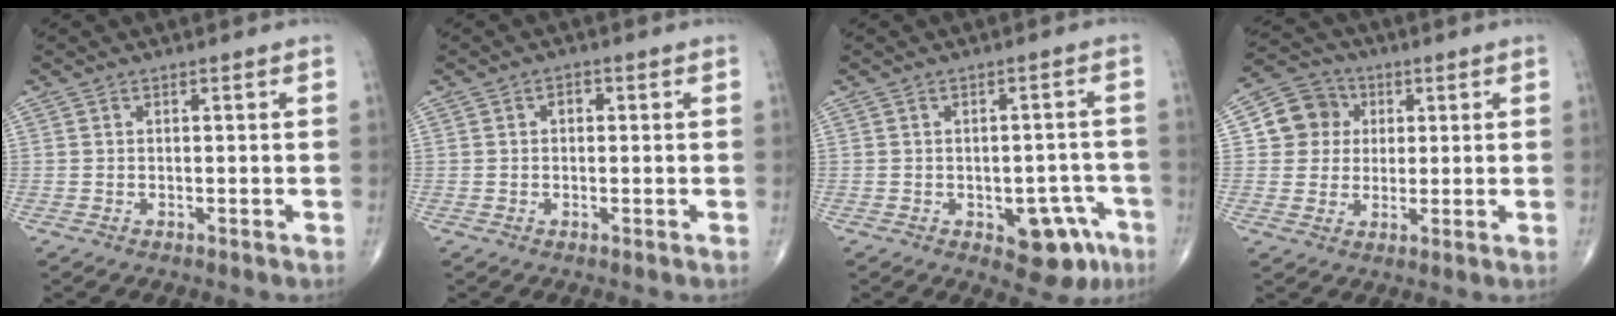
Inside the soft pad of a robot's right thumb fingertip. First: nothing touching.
{"total": 1.7, "force": [0.2, 1.3, 1.2], "torque": [-0.012, 0.007, 0.001]}
{"total": 9.1, "force": [-4.2, 4.9, 6.4], "torque": [-0.040, 0.027, -0.045]}
{"total": 8.4, "force": [1.7, 7.9, 2.4], "torque": [-0.011, 0.005, 0.021]}